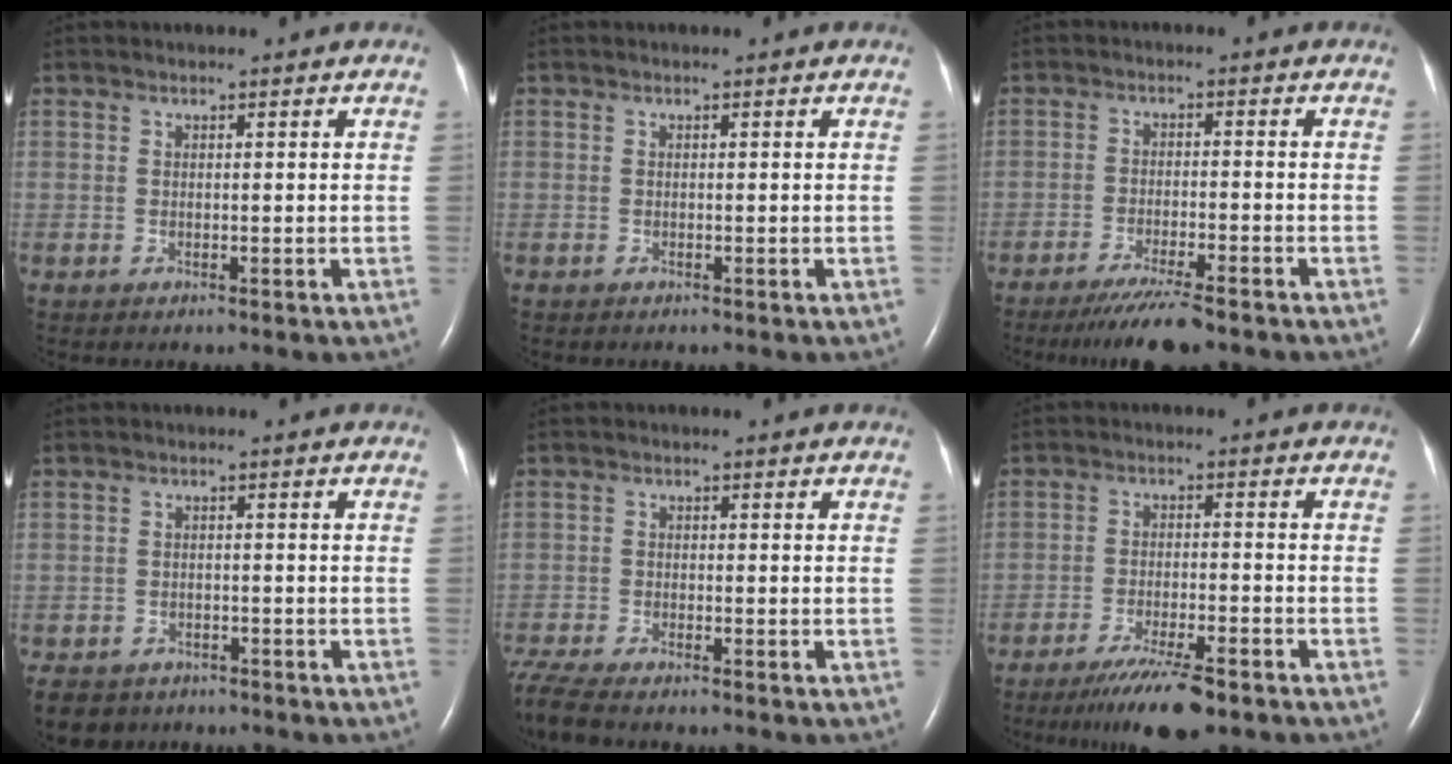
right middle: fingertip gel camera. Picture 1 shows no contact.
{"total": 0.0}
{"total": 7.7, "force": [-6.1, 0.3, 4.6], "torque": [-0.079, -0.021, -0.103]}
{"total": 6.8, "force": [-5.2, 4.2, 1.4], "torque": [-0.033, -0.006, -0.077]}
{"total": 6.7, "force": [-5.9, 1.0, 3.0], "torque": [-0.069, -0.017, -0.108]}
{"total": 9.1, "force": [-6.7, 1.1, 6.1], "torque": [-0.105, -0.022, -0.110]}